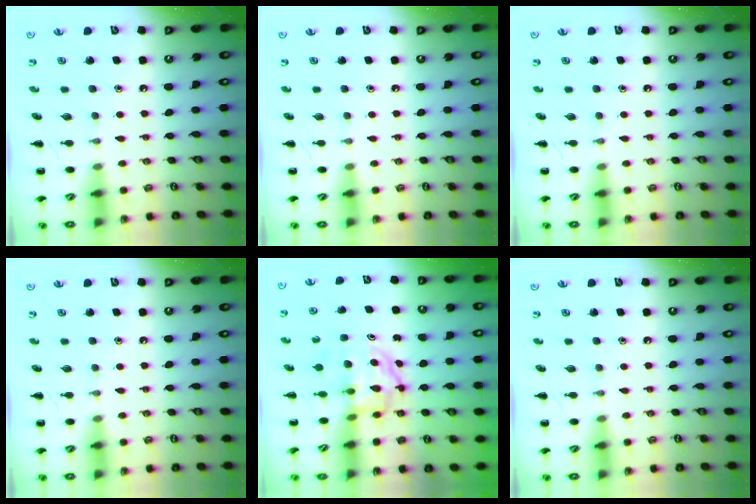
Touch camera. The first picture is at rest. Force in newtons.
{"total": 0.0}
{"total": 0.0}
{"total": 0.0}
{"total": 3.7, "press": 3.6, "slide": 0.4}
{"total": 0.0}